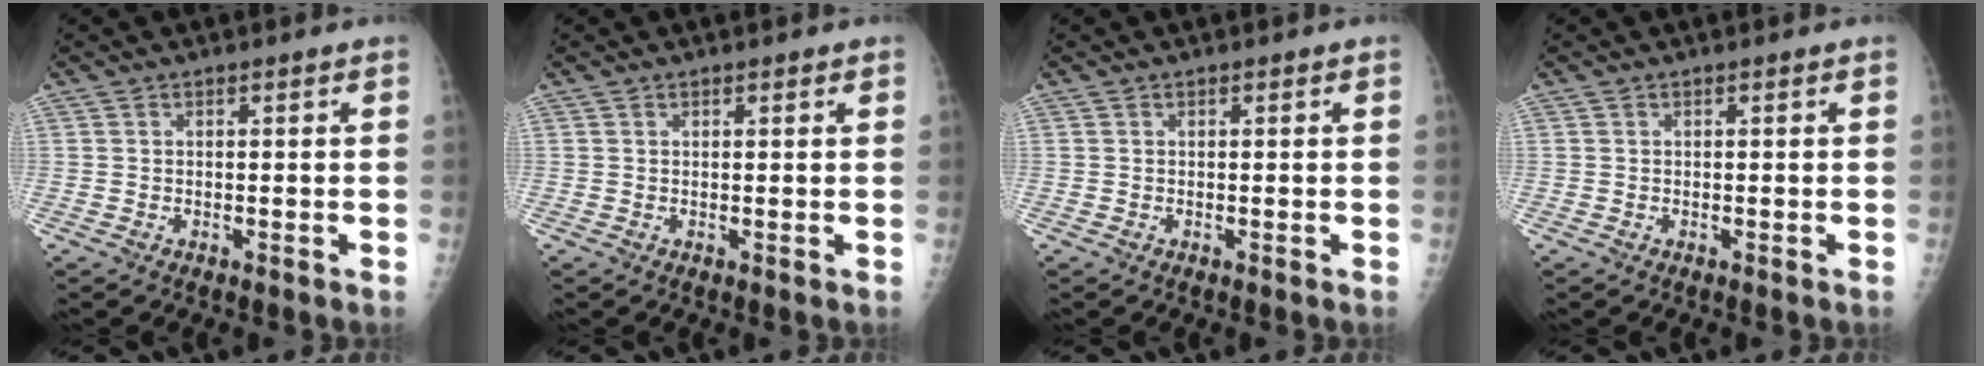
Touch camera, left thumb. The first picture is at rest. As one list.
[{"total": 0.6, "force": [0.5, 0.2, 0.4], "torque": [-0.003, -0.001, 0.005]}, {"total": 0.0}, {"total": 0.0}]